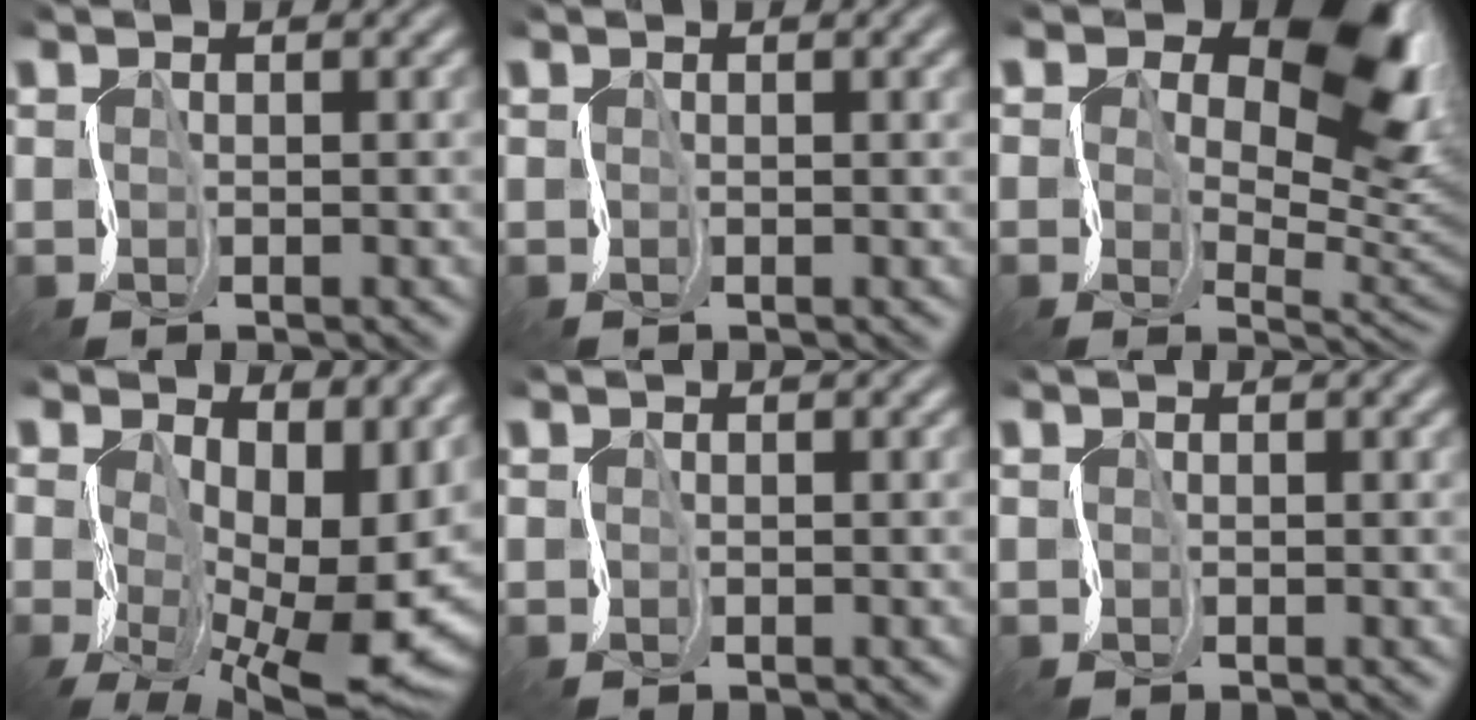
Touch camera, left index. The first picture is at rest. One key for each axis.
{"total": 2.0, "fx": 0.9, "fy": 0.9, "fz": 1.6, "tx": -0.027, "ty": 0.012, "tz": 0.004}
{"total": 11.0, "fx": 5.0, "fy": 6.0, "fz": 7.7, "tx": -0.094, "ty": -0.009, "tz": 0.071}
{"total": 11.3, "fx": -0.4, "fy": 5.7, "fz": 9.7, "tx": -0.147, "ty": -0.039, "tz": 0.001}
{"total": 0.0}
{"total": 0.9, "fx": 0.5, "fy": 0.4, "fz": 0.7, "tx": -0.015, "ty": 0.008, "tz": 0.003}